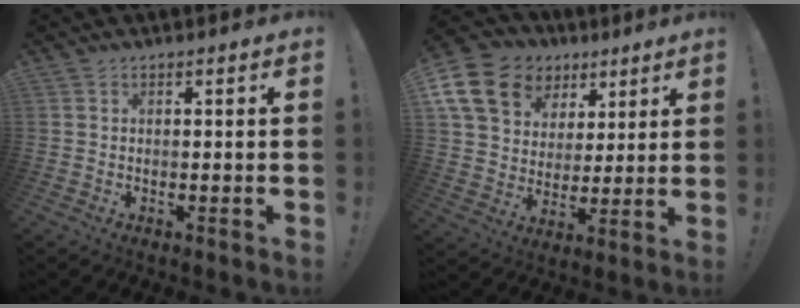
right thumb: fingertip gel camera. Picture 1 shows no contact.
{"total": 16.6, "force": [8.2, 12.3, 7.6], "torque": [-0.122, -0.039, 0.169]}